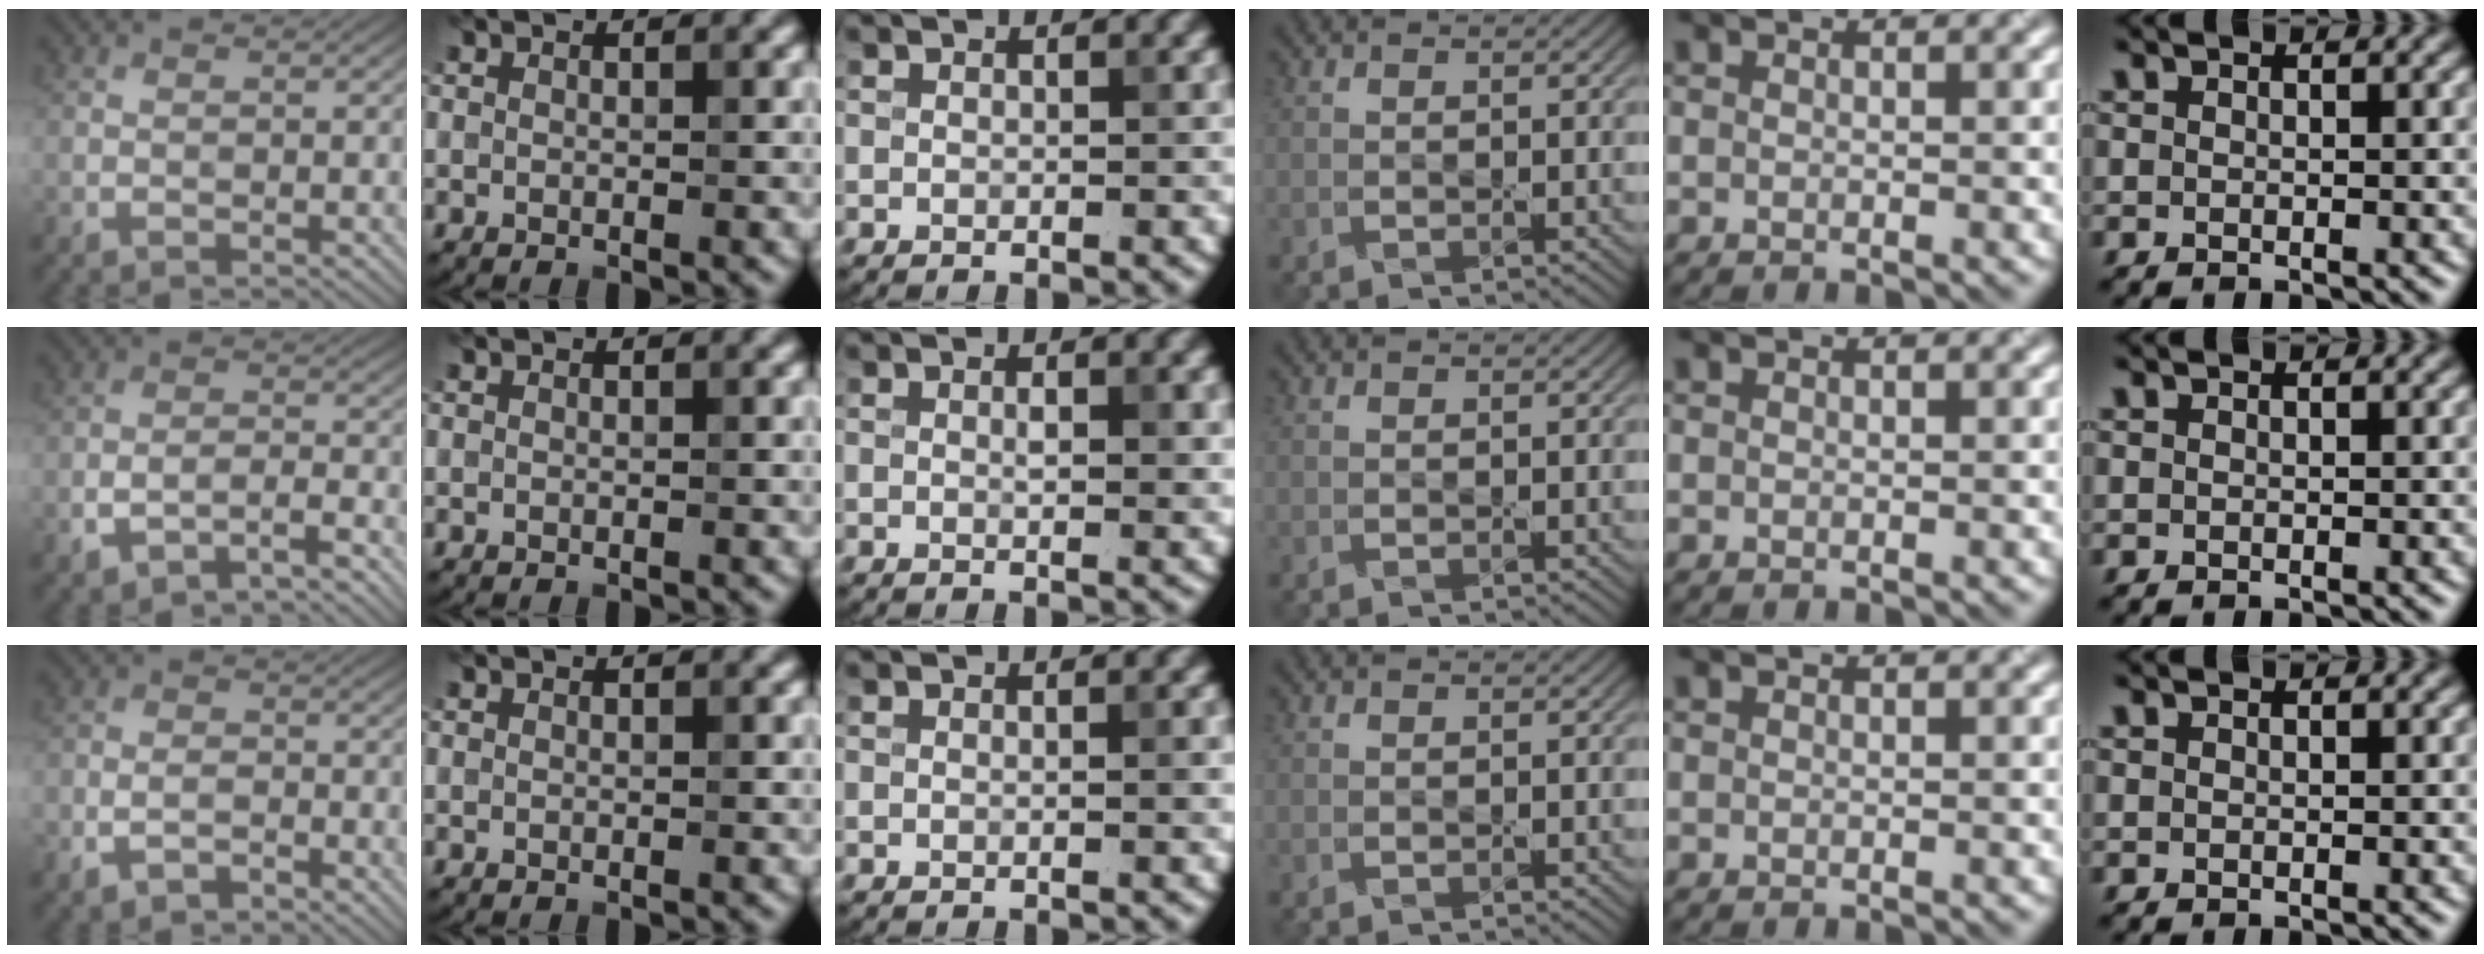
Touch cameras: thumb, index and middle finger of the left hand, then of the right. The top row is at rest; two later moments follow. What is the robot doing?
{"motion": "squeeze", "object": "air blower"}